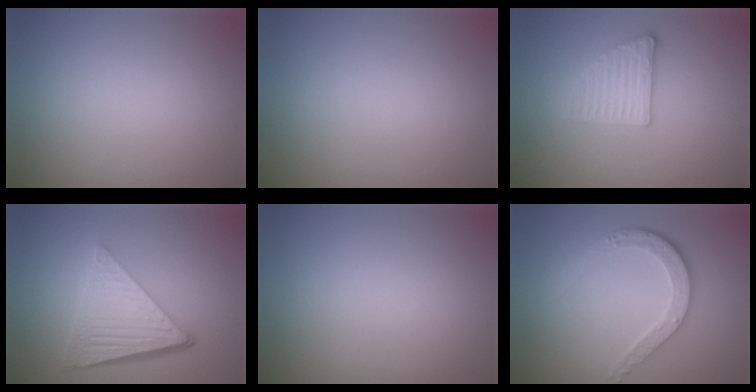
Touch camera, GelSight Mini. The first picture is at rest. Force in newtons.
{"total": 0.0}
{"total": 2.6, "press": 2.4, "slide": 1.0}
{"total": 6.6, "press": 4.4, "slide": 4.9}
{"total": 0.0}
{"total": 3.8, "press": 2.8, "slide": 2.5}